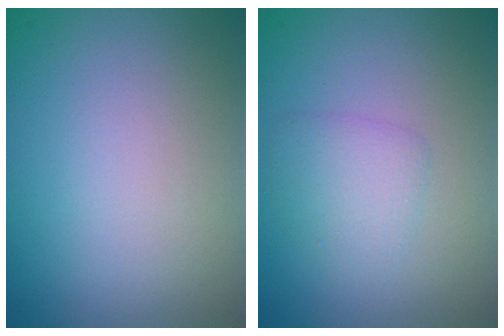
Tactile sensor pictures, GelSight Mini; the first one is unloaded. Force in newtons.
{"total": 1.9, "press": 1.9, "slide": 0.0}